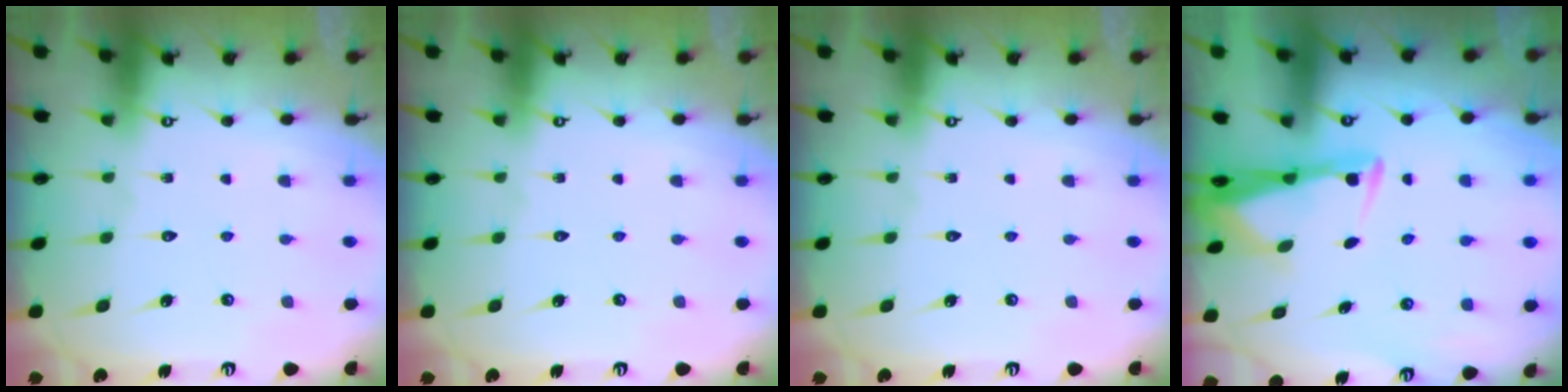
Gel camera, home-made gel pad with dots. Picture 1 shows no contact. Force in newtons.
{"total": 0.0}
{"total": 0.0}
{"total": 3.0, "press": 2.9, "slide": 0.9}